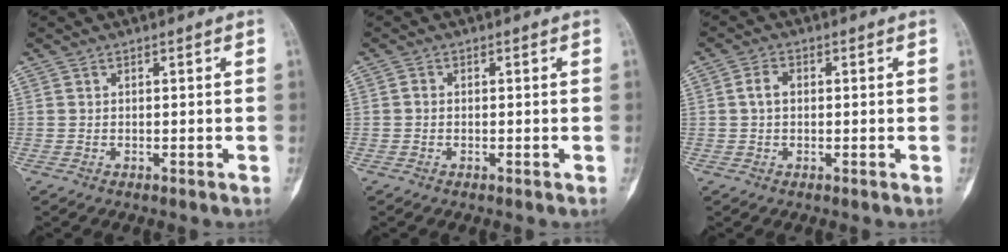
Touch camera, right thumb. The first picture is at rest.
{"total": 0.5, "force": [-0.2, 0.4, 0.3], "torque": [0.001, 0.002, -0.007]}
{"total": 2.7, "force": [0.2, 1.9, 1.9], "torque": [-0.034, 0.009, 0.000]}